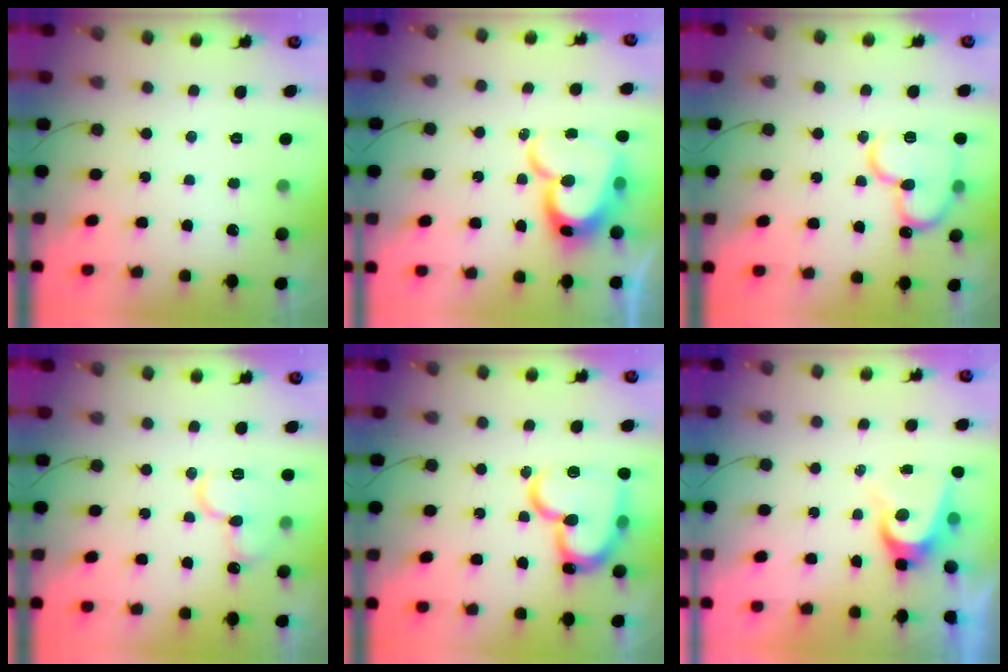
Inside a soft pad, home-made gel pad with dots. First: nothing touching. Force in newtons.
{"total": 17.2, "press": 17.1, "slide": 1.2}
{"total": 15.0, "press": 14.8, "slide": 2.2}
{"total": 12.9, "press": 12.8, "slide": 1.7}
{"total": 21.6, "press": 21.5, "slide": 2.3}
{"total": 7.0, "press": 7.0, "slide": 0.7}